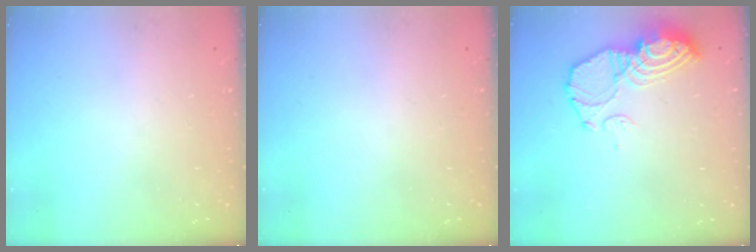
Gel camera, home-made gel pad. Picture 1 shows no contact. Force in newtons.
{"total": 0.0}
{"total": 12.9, "press": 12.8, "slide": 1.0}